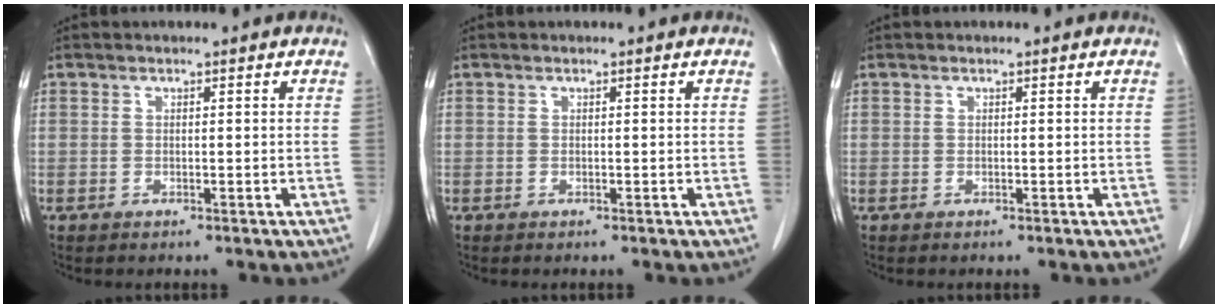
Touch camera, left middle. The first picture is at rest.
{"total": 0.0}
{"total": 0.0}